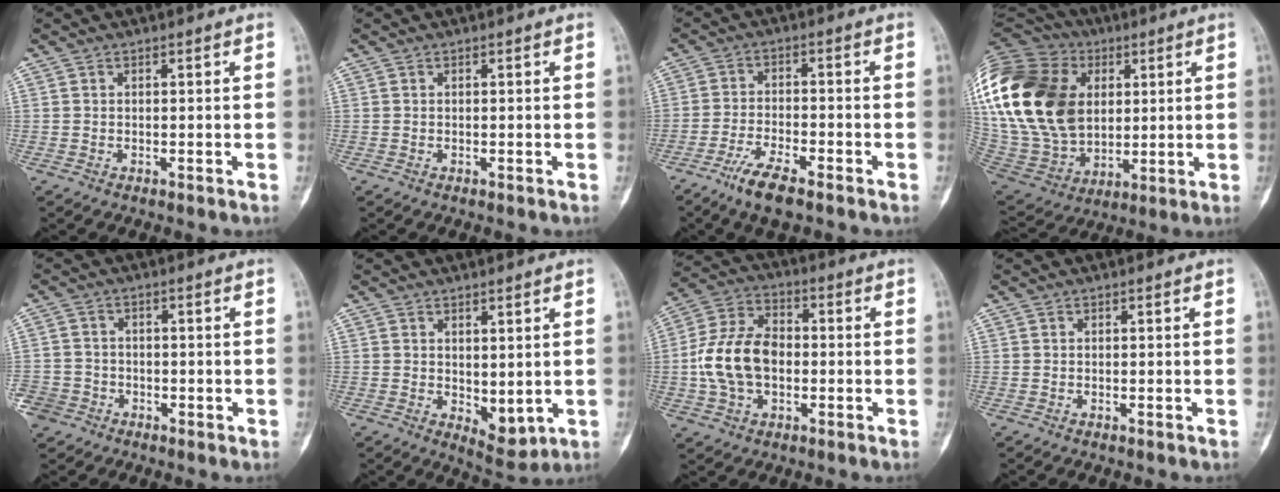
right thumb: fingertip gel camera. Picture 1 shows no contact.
{"total": 0.0}
{"total": 7.5, "force": [-5.1, 2.1, 5.1], "torque": [-0.105, 0.015, -0.094]}
{"total": 36.0, "force": [7.4, 25.8, 24.0], "torque": [-0.539, 0.038, 0.154]}
{"total": 6.3, "force": [-3.1, 5.4, 1.1], "torque": [-0.018, 0.018, -0.054]}
{"total": 5.3, "force": [0.2, 2.8, 4.4], "torque": [-0.047, -0.017, 0.018]}
{"total": 13.5, "force": [-1.2, 9.0, 9.9], "torque": [-0.185, 0.030, -0.027]}
{"total": 0.0}